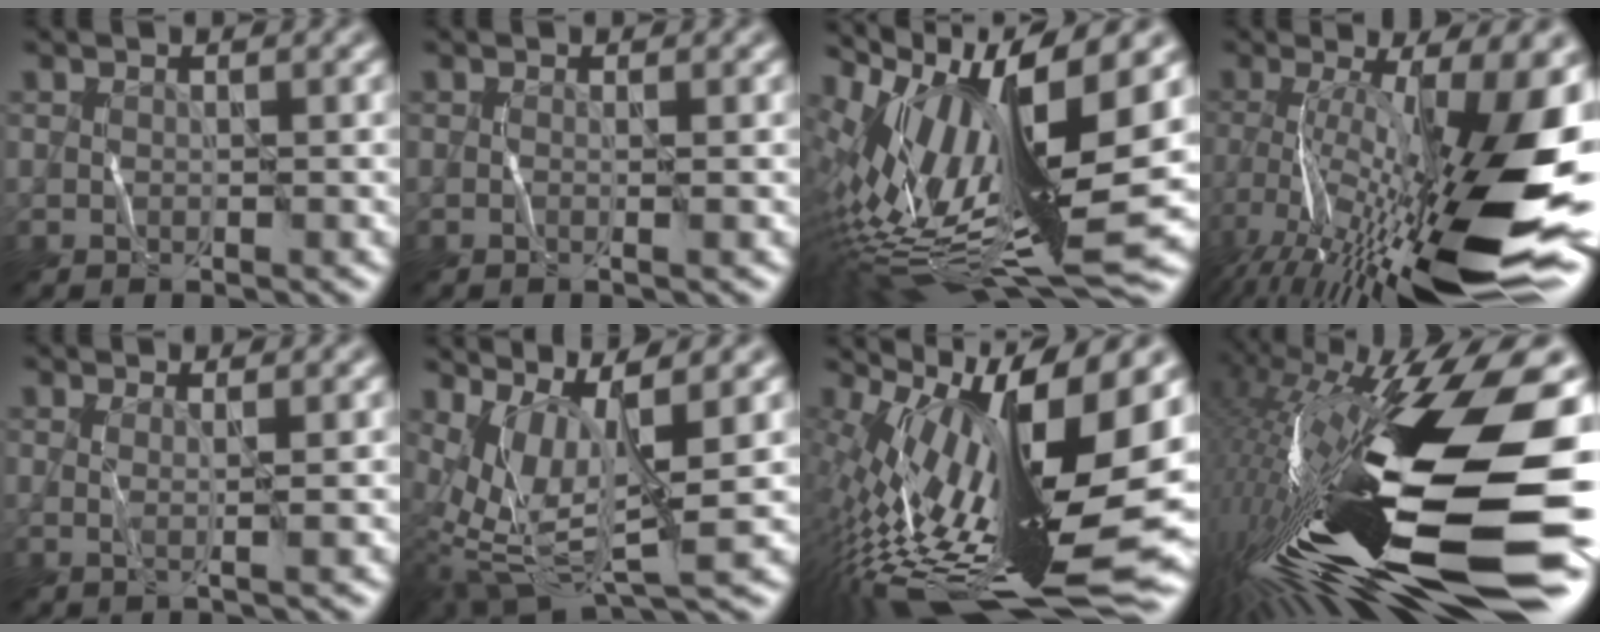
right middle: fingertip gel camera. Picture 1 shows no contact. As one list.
[{"total": 0.6, "force": [-0.3, 0.1, 0.5], "torque": [-0.006, 0.001, -0.009]}, {"total": 15.1, "force": [0.6, 4.3, 14.5], "torque": [-0.265, 0.001, 0.027]}, {"total": 16.3, "force": [-4.0, 4.2, 15.2], "torque": [-0.255, -0.009, -0.060]}, {"total": 1.2, "force": [0.1, 0.1, 1.2], "torque": [-0.025, 0.001, 0.004]}, {"total": 7.2, "force": [0.9, 2.0, 6.8], "torque": [-0.142, -0.003, 0.032]}, {"total": 17.7, "force": [-0.8, 5.7, 16.7], "torque": [-0.283, -0.004, -0.008]}, {"total": 19.5, "force": [-5.0, 5.3, 18.1], "torque": [-0.348, 0.000, -0.093]}]